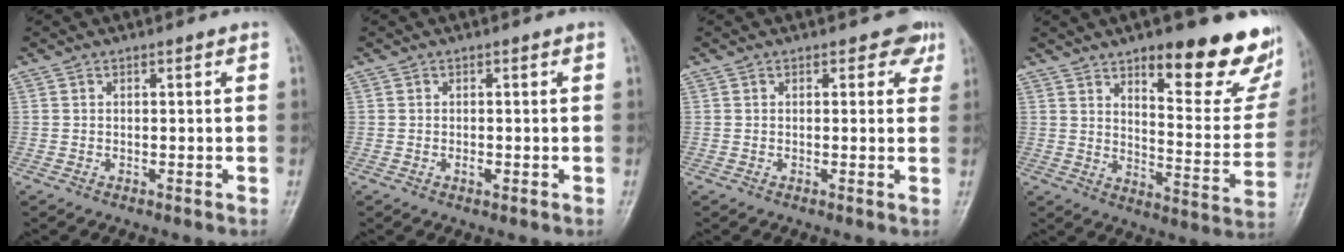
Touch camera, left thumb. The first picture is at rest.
{"total": 0.9, "force": [-0.2, 0.5, 0.7], "torque": [-0.012, -0.001, -0.003]}
{"total": 2.6, "force": [1.6, 1.8, 1.1], "torque": [0.016, -0.005, 0.011]}
{"total": 21.5, "force": [13.1, 6.9, 15.5], "torque": [-0.152, -0.079, 0.182]}